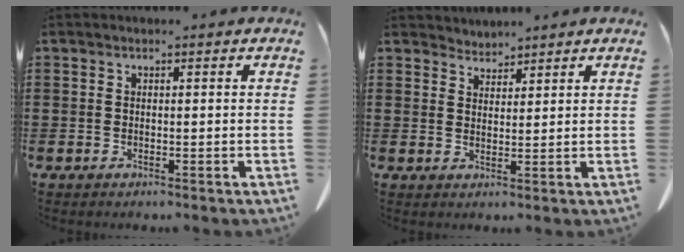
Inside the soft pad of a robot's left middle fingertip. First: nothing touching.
{"total": 2.4, "force": [2.4, 0.2, -0.5], "torque": [0.003, -0.006, 0.046]}